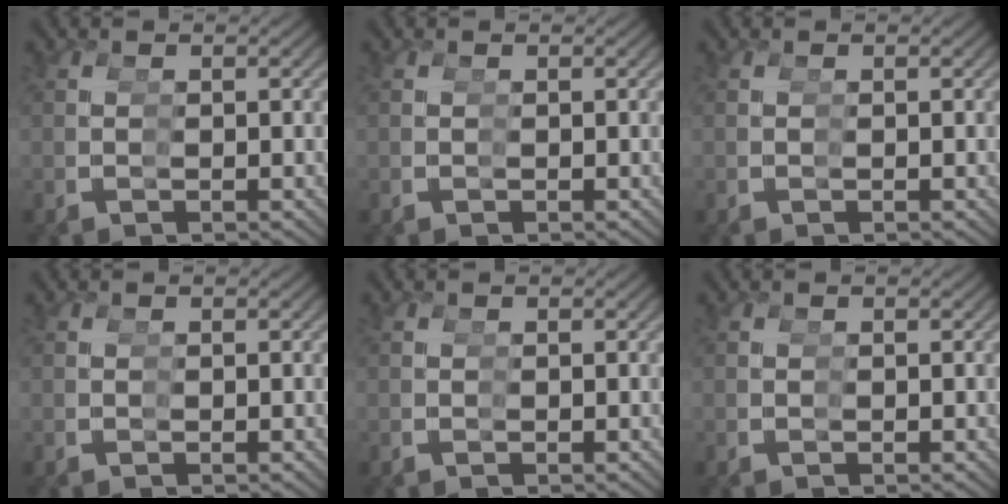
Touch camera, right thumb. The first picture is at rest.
{"total": 0.0}
{"total": 0.0}
{"total": 0.0}
{"total": 0.0}
{"total": 0.0}